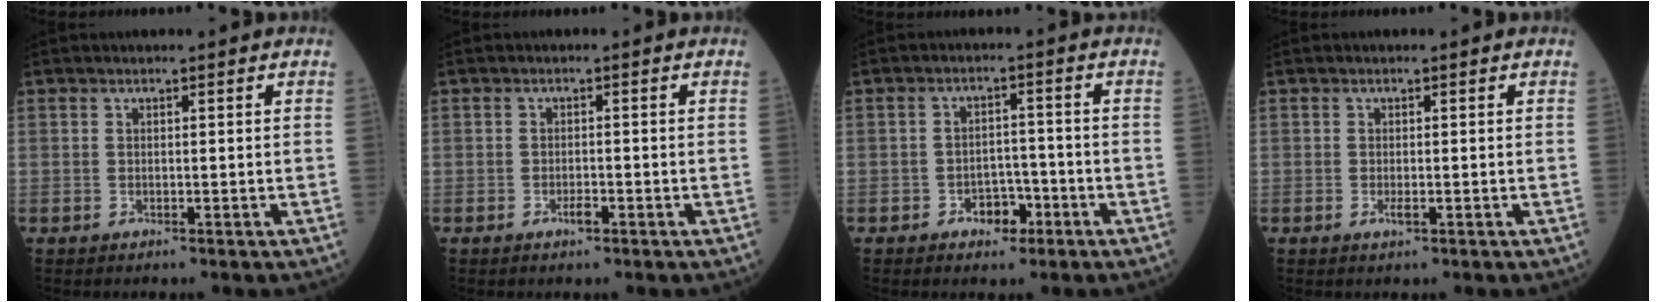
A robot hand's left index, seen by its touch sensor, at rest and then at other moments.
{"total": 1.4, "force": [-1.0, 0.4, 1.0], "torque": [-0.017, 0.000, -0.014]}
{"total": 4.0, "force": [-2.3, 2.5, 2.1], "torque": [-0.027, 0.010, -0.033]}
{"total": 0.9, "force": [-0.4, 0.2, 0.8], "torque": [-0.016, -0.002, -0.006]}